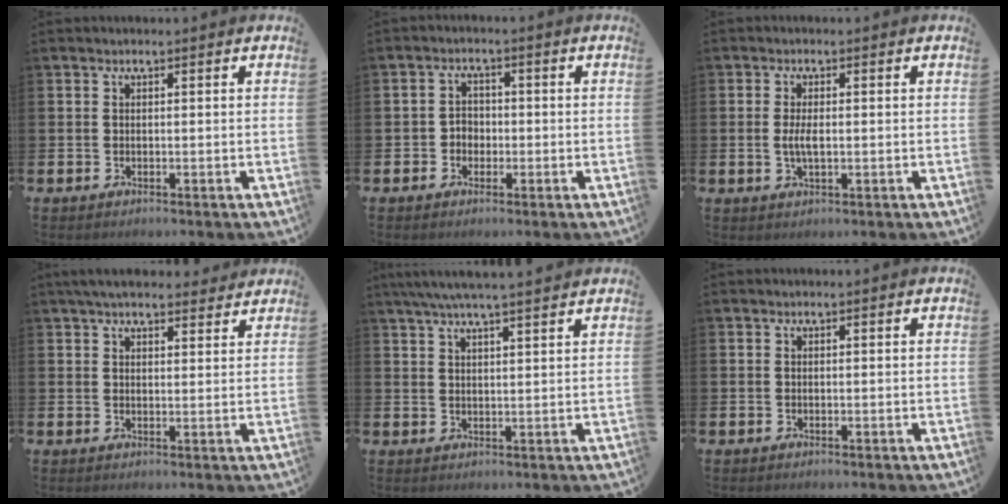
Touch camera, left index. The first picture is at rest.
{"total": 2.3, "force": [-0.8, 2.1, 0.7], "torque": [-0.007, 0.003, -0.022]}
{"total": 2.8, "force": [0.0, 1.0, 2.6], "torque": [-0.044, 0.001, -0.003]}
{"total": 4.4, "force": [4.1, 1.1, 1.3], "torque": [-0.030, -0.011, 0.075]}
{"total": 5.1, "force": [4.6, 0.0, 2.2], "torque": [-0.054, -0.009, 0.084]}
{"total": 0.0}